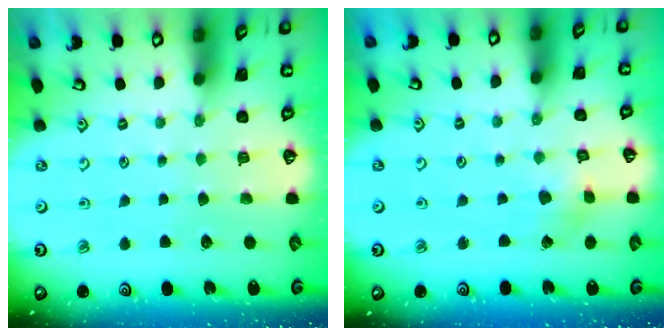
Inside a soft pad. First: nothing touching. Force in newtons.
{"total": 2.4, "press": 2.4, "slide": 0.3}